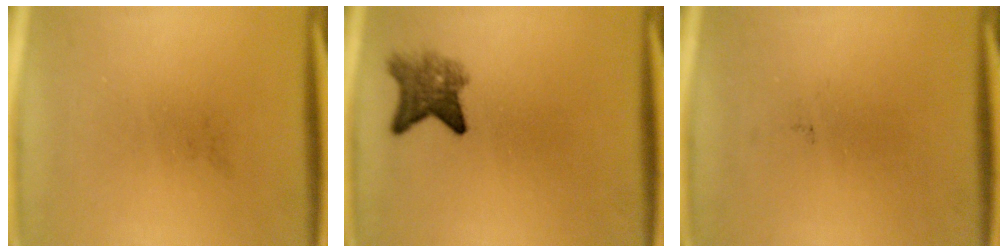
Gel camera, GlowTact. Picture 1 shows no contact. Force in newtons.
{"total": 4.5}
{"total": 0.0}